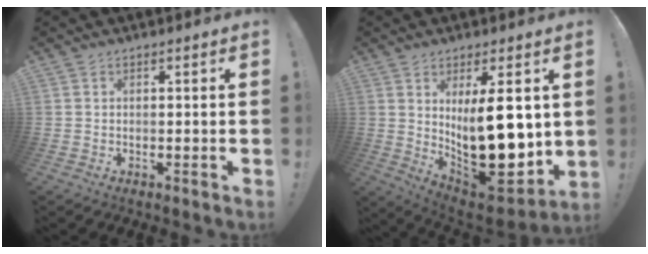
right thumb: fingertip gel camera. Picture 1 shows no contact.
{"total": 19.9, "force": [2.9, 8.2, 17.9], "torque": [-0.270, -0.053, 0.060]}